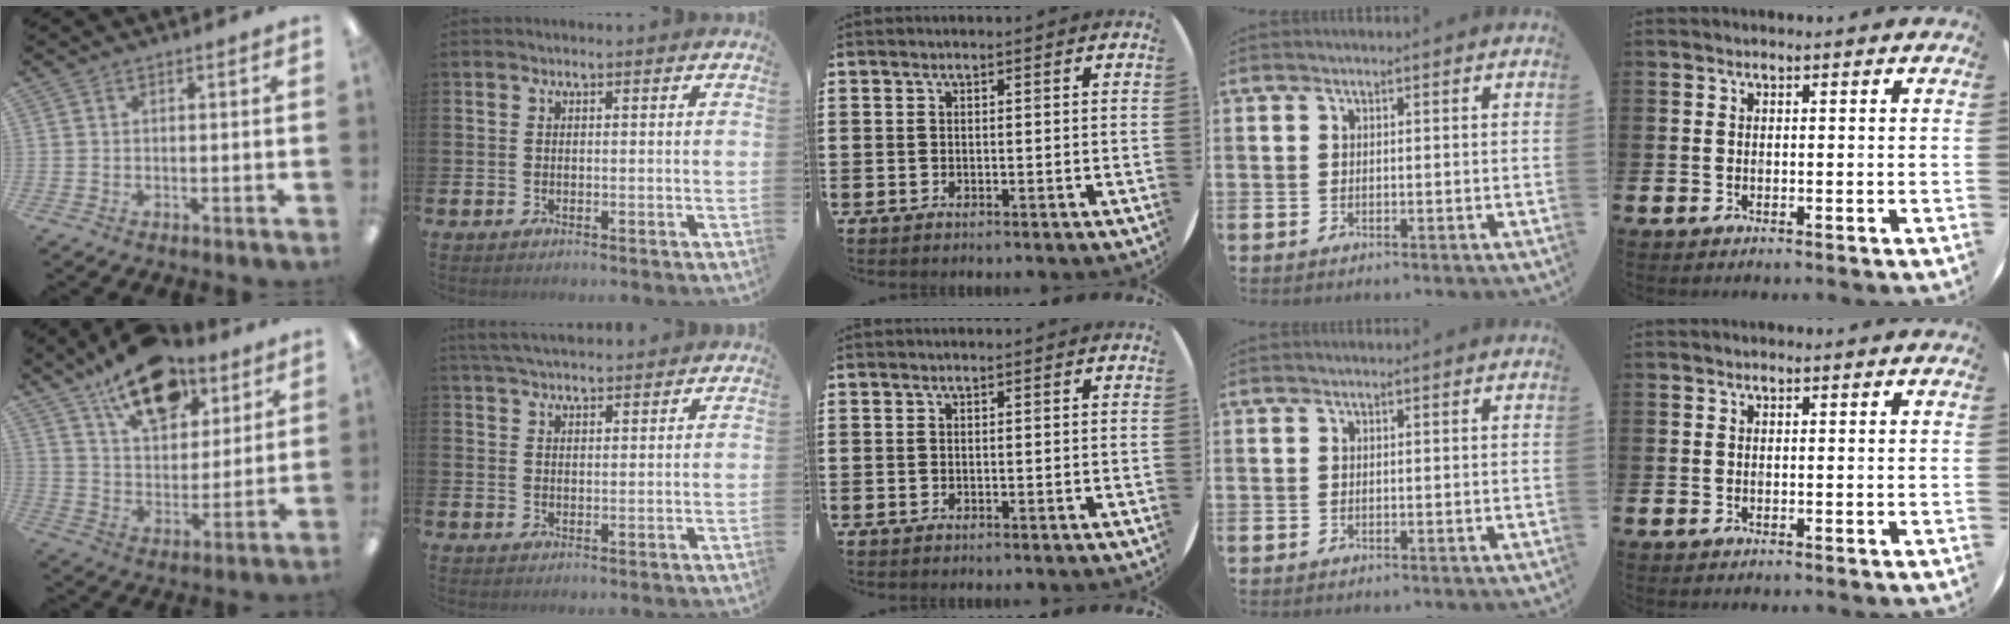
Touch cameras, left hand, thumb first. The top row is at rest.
{"thumb": {"total": 17.1, "force": [11.3, 9.0, 9.1], "torque": [-0.134, -0.057, 0.199]}, "index": {"total": 4.2, "force": [4.0, 0.7, 0.9], "torque": [-0.023, -0.011, 0.075]}}